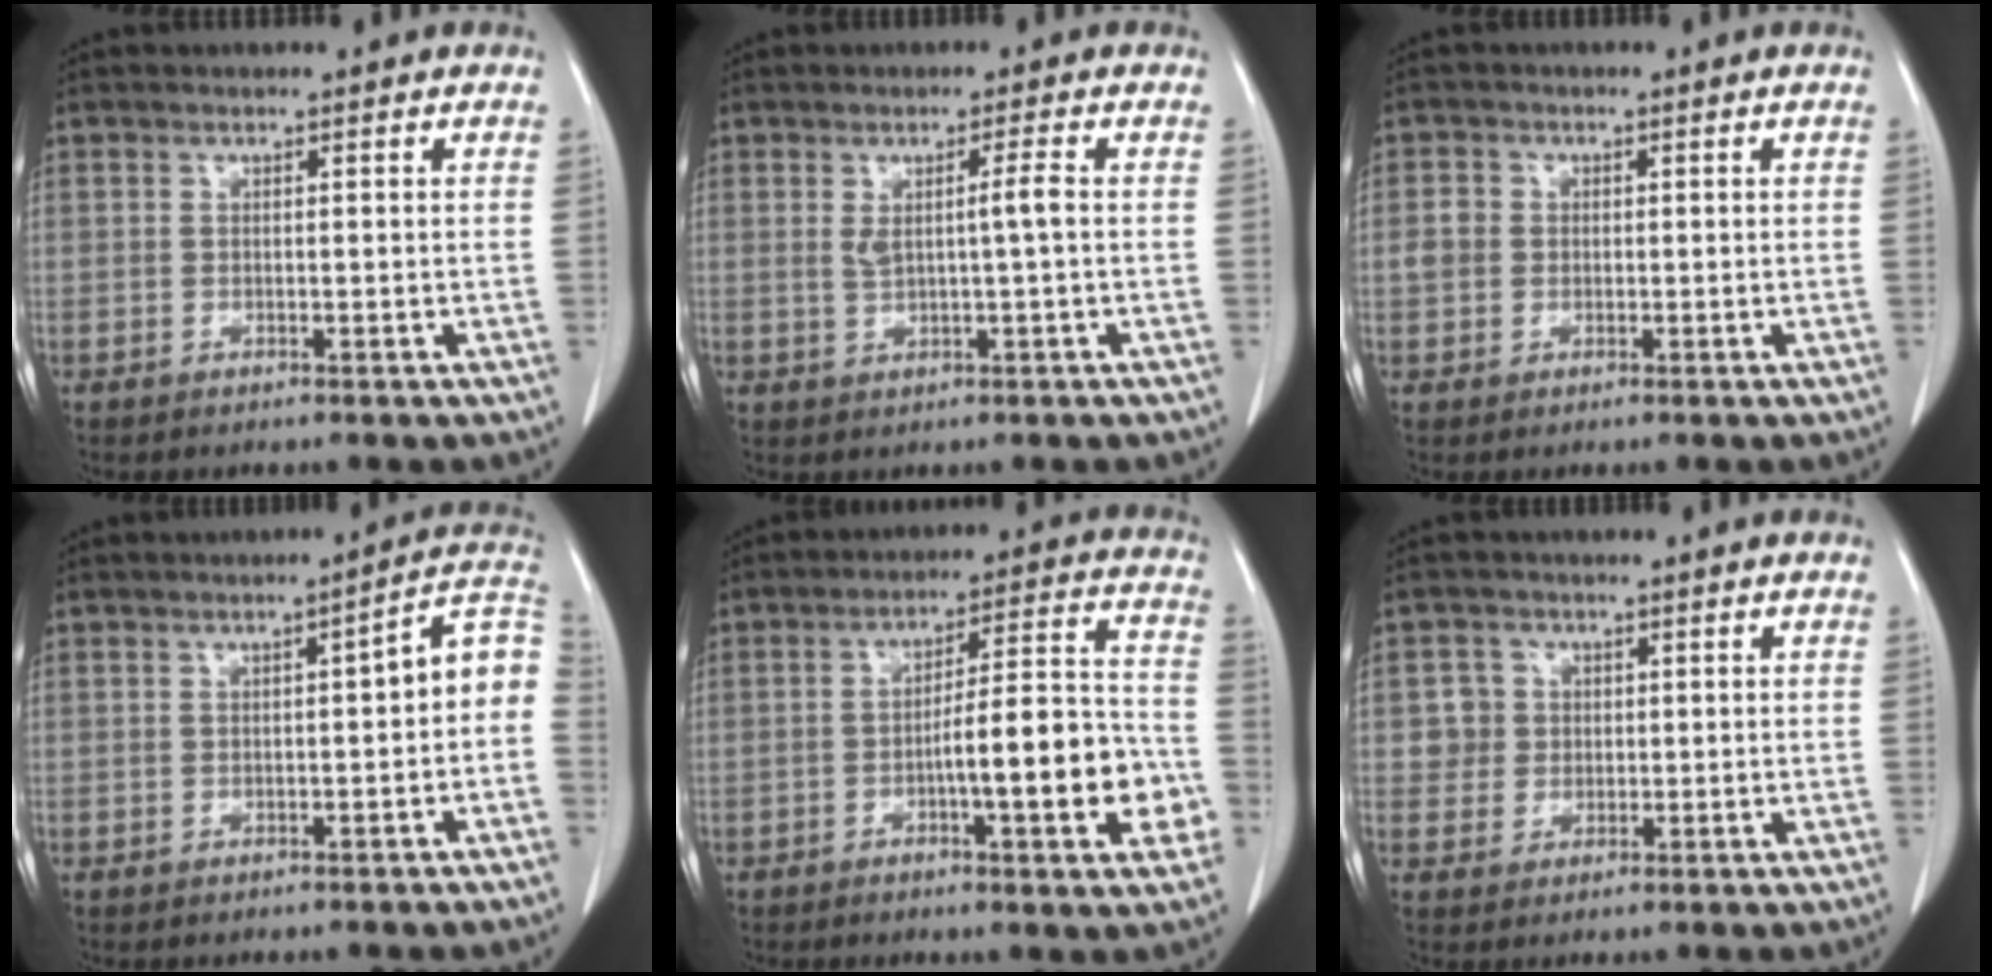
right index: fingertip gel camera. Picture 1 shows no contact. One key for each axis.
{"total": 3.3, "fx": 0.4, "fy": -0.2, "fz": 3.2, "tx": -0.058, "ty": -0.001, "tz": 0.011}
{"total": 2.6, "fx": 0.0, "fy": 2.4, "fz": 1.1, "tx": -0.021, "ty": 0.011, "tz": 0.000}
{"total": 6.6, "fx": -0.6, "fy": 1.3, "fz": 6.4, "tx": -0.076, "ty": 0.027, "tz": -0.013}
{"total": 13.6, "fx": -4.0, "fy": 2.2, "fz": 12.8, "tx": -0.173, "ty": 0.022, "tz": -0.055}
{"total": 3.5, "fx": 0.6, "fy": 3.4, "fz": 0.2, "tx": 0.007, "ty": 0.008, "tz": 0.010}